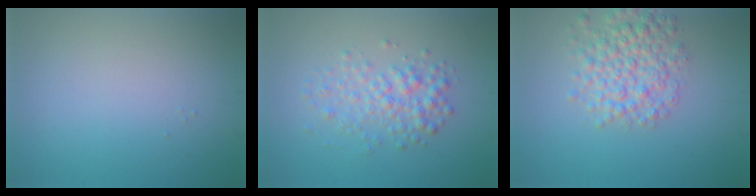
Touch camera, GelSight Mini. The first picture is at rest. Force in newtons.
{"total": 3.1, "press": 3.1, "slide": 0.1}
{"total": 4.8, "press": 4.8, "slide": 0.2}